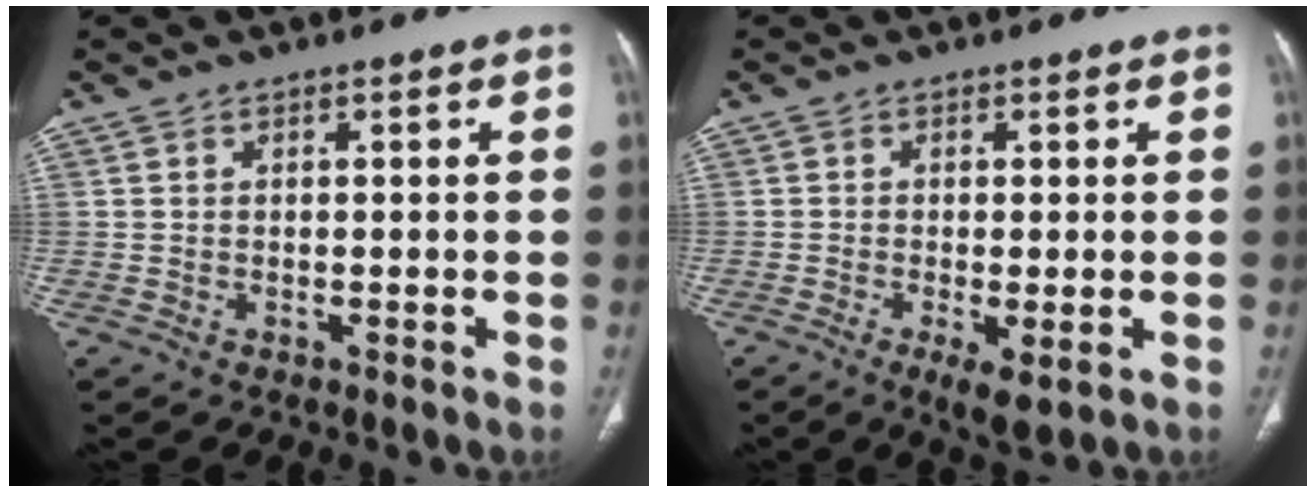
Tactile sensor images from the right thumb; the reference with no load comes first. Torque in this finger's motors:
{"motor_torque": [-0.20, 0.00, -0.16, 0.05, 0.02]}